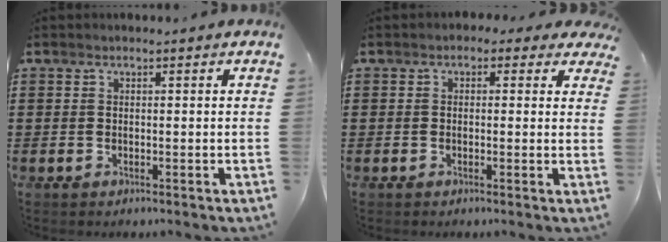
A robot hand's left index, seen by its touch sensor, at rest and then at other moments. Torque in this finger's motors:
{"motor_torque": [2.14, 0.00, 0.64, -0.01]}